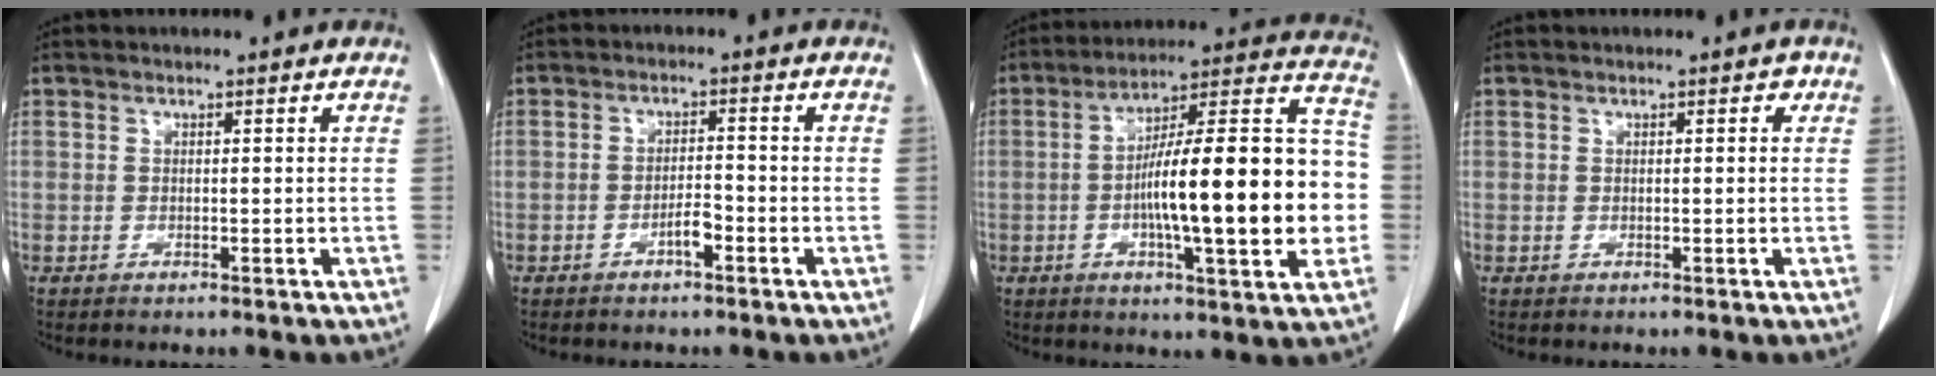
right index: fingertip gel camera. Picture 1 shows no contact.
{"total": 2.6, "force": [-1.5, 0.5, 2.1], "torque": [-0.036, 0.002, -0.027]}
{"total": 23.0, "force": [-2.8, 3.6, 22.6], "torque": [-0.301, 0.031, -0.044]}
{"total": 1.2, "force": [0.5, 0.6, 0.8], "torque": [-0.010, 0.004, 0.006]}